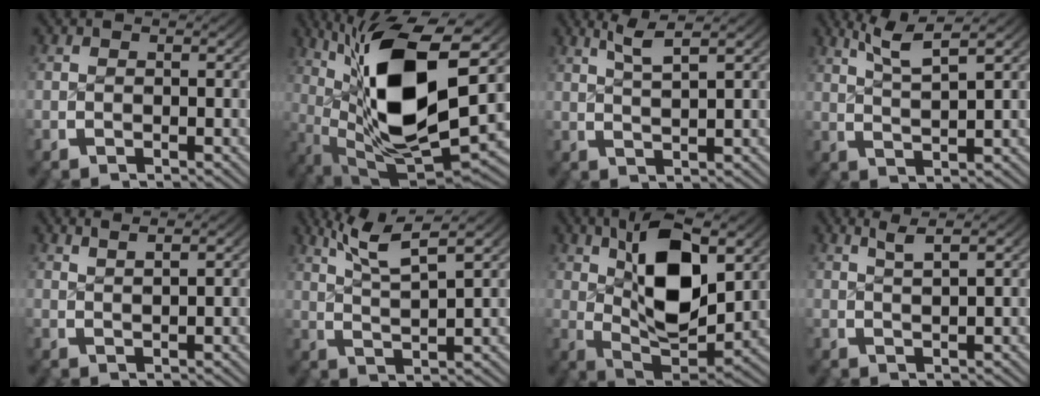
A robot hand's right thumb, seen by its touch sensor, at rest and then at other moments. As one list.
[{"total": 20.5, "force": [1.3, 11.0, 17.3], "torque": [-0.331, -0.047, 0.044]}, {"total": 3.7, "force": [2.7, 0.4, 2.5], "torque": [-0.038, 0.007, 0.051]}, {"total": 5.2, "force": [3.5, 1.1, 3.7], "torque": [-0.061, 0.003, 0.065]}, {"total": 2.5, "force": [2.1, 0.1, 1.3], "torque": [-0.015, 0.008, 0.039]}, {"total": 6.9, "force": [4.2, 2.1, 5.1], "torque": [-0.090, 0.001, 0.074]}, {"total": 11.0, "force": [1.4, 5.6, 9.4], "torque": [-0.178, -0.032, 0.041]}, {"total": 3.1, "force": [2.4, 0.2, 1.9], "torque": [-0.026, 0.008, 0.043]}]